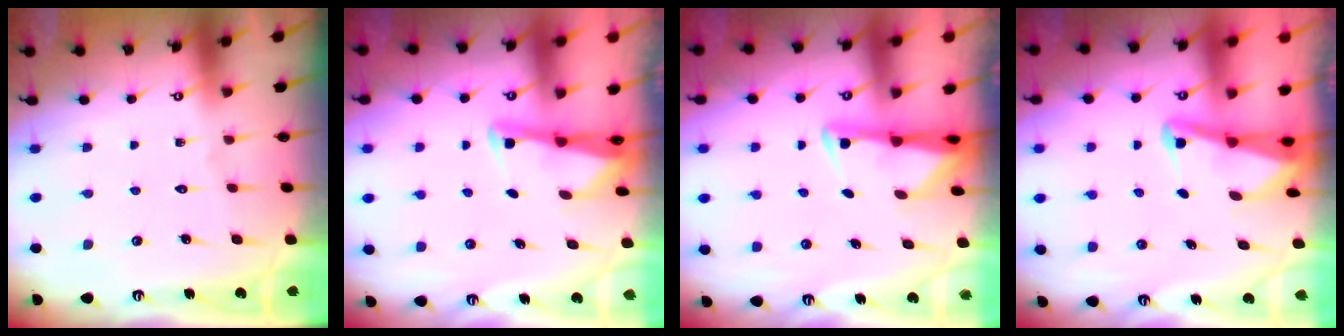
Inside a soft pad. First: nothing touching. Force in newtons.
{"total": 2.5, "press": 2.5, "slide": 0.3}
{"total": 3.0, "press": 2.9, "slide": 0.5}
{"total": 2.7, "press": 2.6, "slide": 0.6}